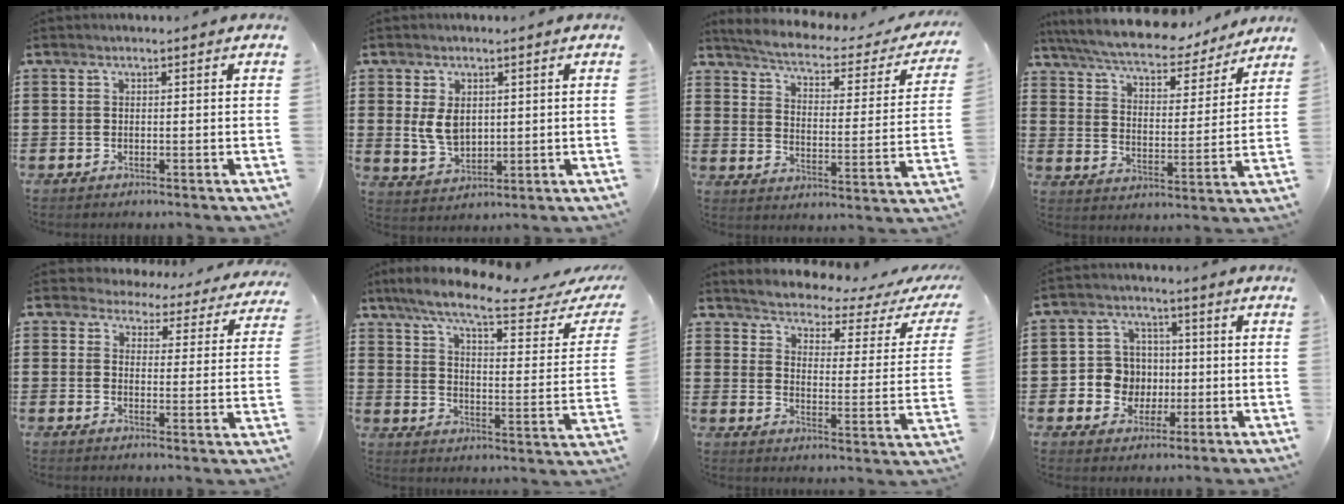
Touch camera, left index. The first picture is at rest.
{"total": 5.0, "force": [1.1, 3.3, 3.5], "torque": [-0.075, 0.002, 0.017]}
{"total": 3.2, "force": [2.8, 0.2, 1.6], "torque": [-0.053, -0.028, 0.037]}
{"total": 7.1, "force": [6.7, 0.9, 2.3], "torque": [-0.075, -0.040, 0.115]}
{"total": 4.1, "force": [4.0, 1.0, 0.3], "torque": [-0.029, -0.026, 0.068]}
{"total": 9.8, "force": [7.4, 0.5, 6.4], "torque": [-0.143, -0.043, 0.119]}
{"total": 2.8, "force": [2.7, 0.2, 0.7], "torque": [-0.035, -0.030, 0.037]}
{"total": 6.5, "force": [-0.4, 6.3, 1.6], "torque": [-0.055, 0.018, -0.002]}